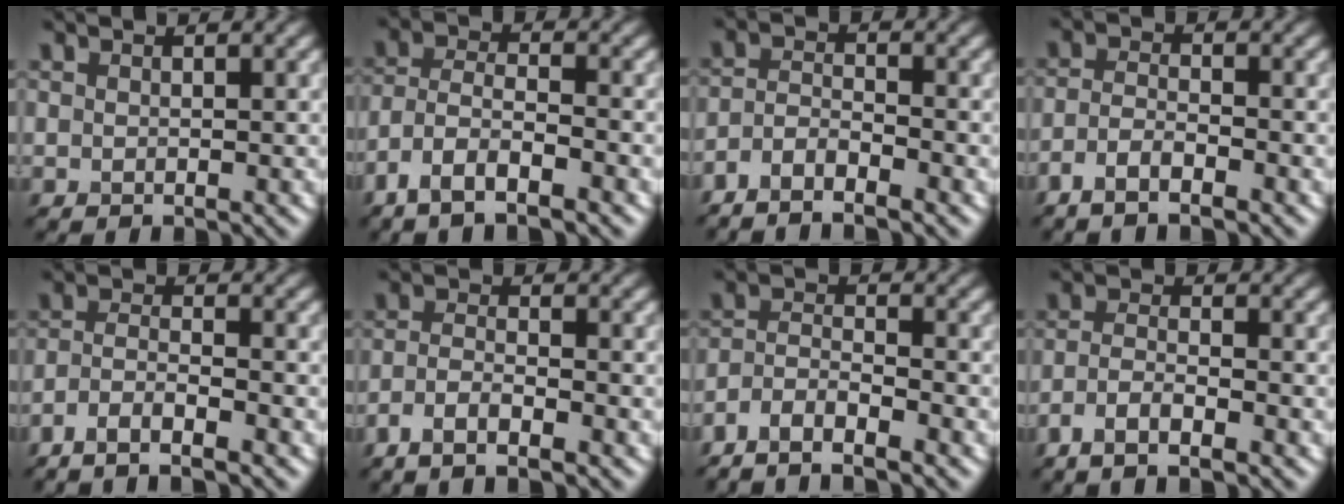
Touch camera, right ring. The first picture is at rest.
{"total": 5.1, "force": [-3.5, 1.5, 3.4], "torque": [-0.067, -0.001, -0.072]}
{"total": 3.2, "force": [-2.6, 0.7, 1.7], "torque": [-0.035, -0.001, -0.057]}
{"total": 2.7, "force": [-2.0, 0.7, 1.8], "torque": [-0.038, 0.000, -0.046]}
{"total": 3.7, "force": [-2.8, 0.6, 2.3], "torque": [-0.044, 0.001, -0.061]}
{"total": 3.0, "force": [-2.1, 0.8, 2.1], "torque": [-0.045, -0.001, -0.049]}
{"total": 4.2, "force": [-3.6, 0.9, 2.1], "torque": [-0.039, -0.003, -0.074]}
{"total": 3.2, "force": [-2.2, 0.8, 2.3], "torque": [-0.048, -0.001, -0.050]}